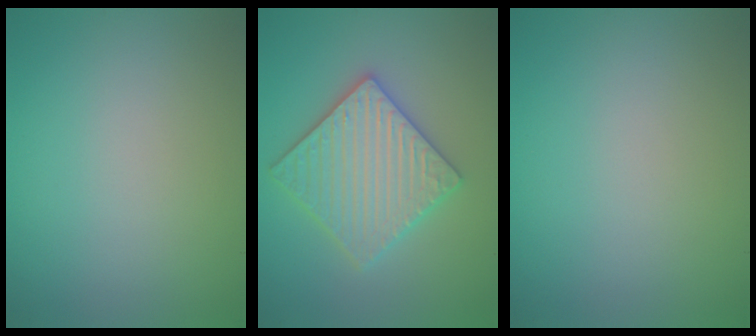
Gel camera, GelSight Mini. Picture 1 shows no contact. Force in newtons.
{"total": 5.9, "press": 5.8, "slide": 1.1}
{"total": 0.0}